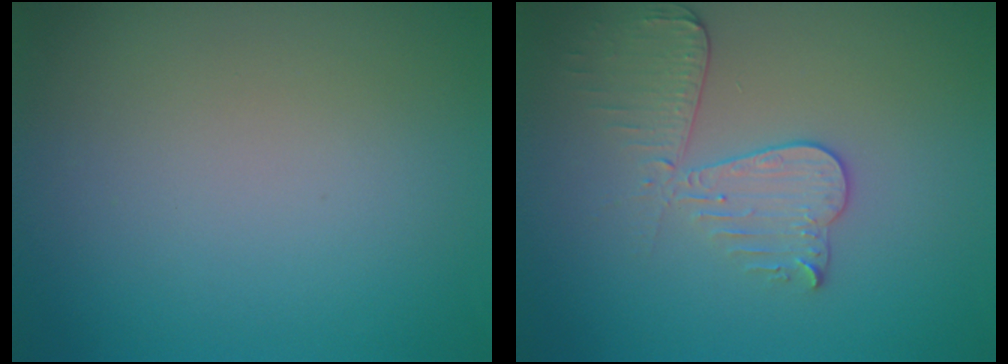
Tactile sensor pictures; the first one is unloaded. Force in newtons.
{"total": 3.4, "press": 3.3, "slide": 0.8}